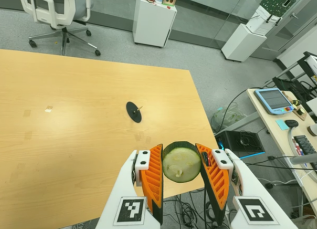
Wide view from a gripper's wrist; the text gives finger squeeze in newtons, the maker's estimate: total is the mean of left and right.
{"total": 9.6, "left": 8.8, "right": 10.4}